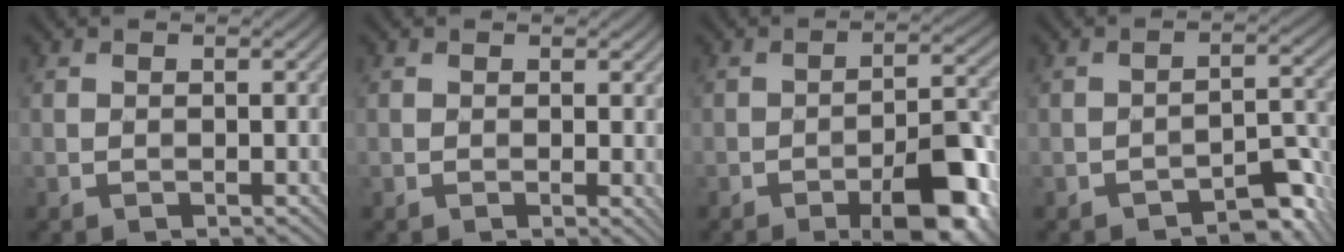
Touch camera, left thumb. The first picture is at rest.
{"total": 1.6, "force": [0.5, 1.0, 1.2], "torque": [-0.017, -0.001, 0.007]}
{"total": 9.2, "force": [-5.1, 2.7, 7.2], "torque": [-0.096, 0.010, -0.080]}
{"total": 4.8, "force": [-3.6, 1.7, 2.6], "torque": [-0.026, 0.016, -0.050]}